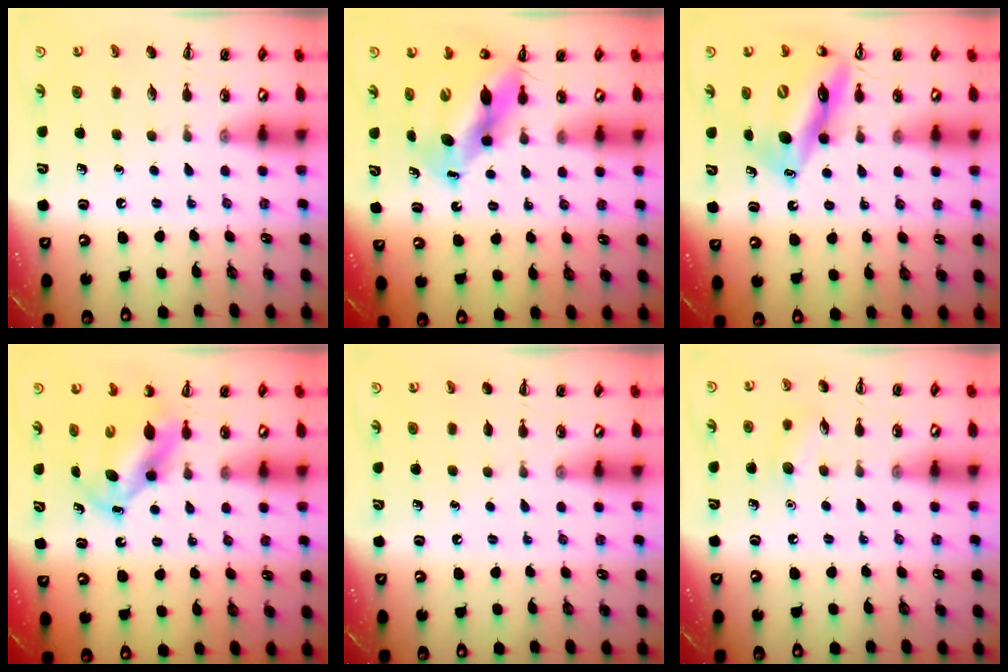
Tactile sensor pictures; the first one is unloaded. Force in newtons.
{"total": 10.3, "press": 9.9, "slide": 2.8}
{"total": 14.1, "press": 13.6, "slide": 3.9}
{"total": 5.7, "press": 5.6, "slide": 1.2}
{"total": 0.0}
{"total": 6.7, "press": 6.5, "slide": 1.8}